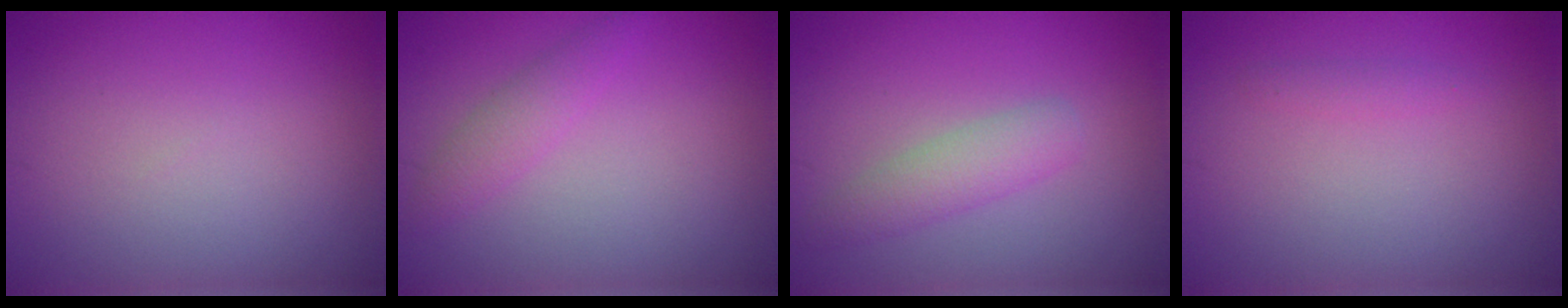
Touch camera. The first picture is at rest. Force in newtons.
{"total": 1.8, "press": 1.8, "slide": 0.1}
{"total": 2.7, "press": 2.7, "slide": 0.1}
{"total": 0.8, "press": 0.8, "slide": 0.1}